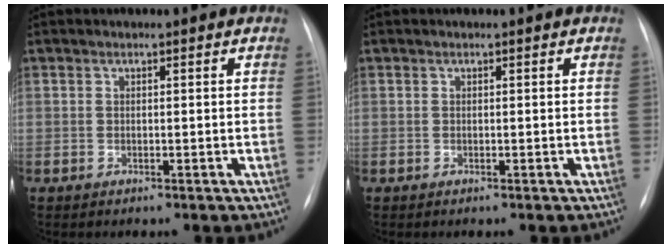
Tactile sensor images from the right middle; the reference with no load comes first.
{"total": 0.0}